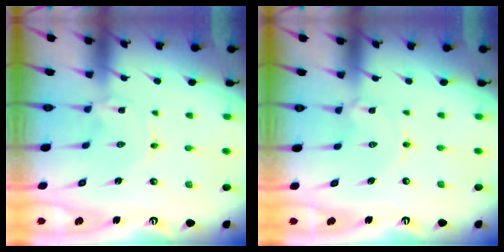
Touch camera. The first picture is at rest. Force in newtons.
{"total": 1.6, "press": 1.6, "slide": 0.1}